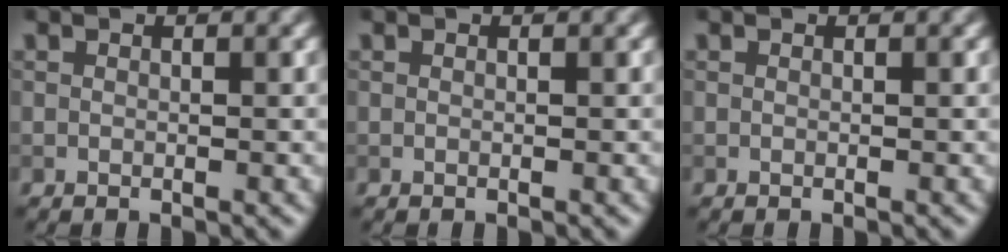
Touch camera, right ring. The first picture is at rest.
{"total": 0.0}
{"total": 0.0}